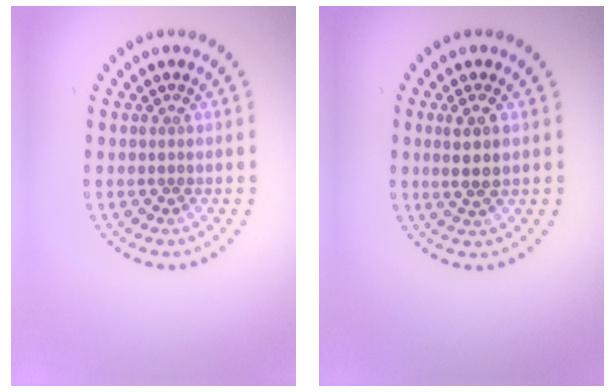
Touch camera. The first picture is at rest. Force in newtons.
{"total": 2.3, "press": 2.1, "slide": 0.9}